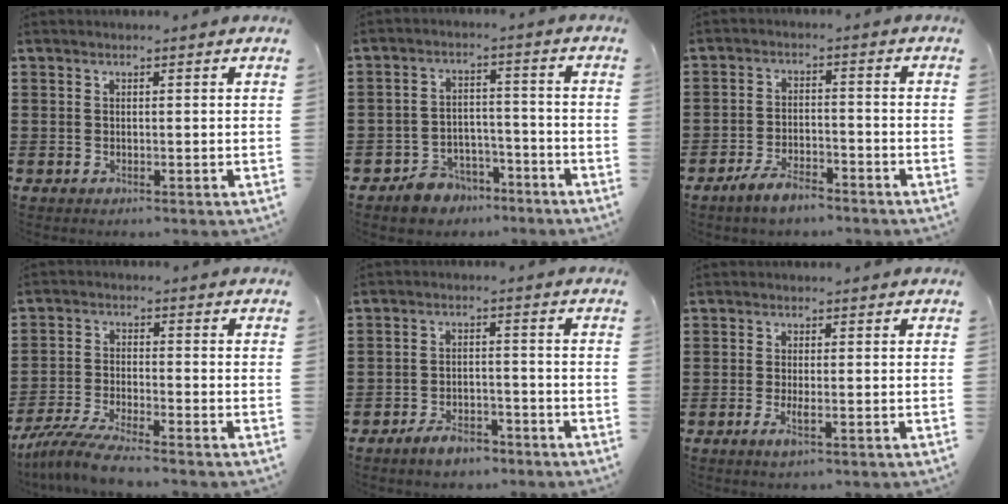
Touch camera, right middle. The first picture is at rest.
{"total": 5.3, "force": [-4.7, 2.3, 0.5], "torque": [-0.010, 0.020, -0.093]}
{"total": 4.6, "force": [-3.8, 1.3, 2.3], "torque": [-0.050, 0.004, -0.077]}
{"total": 6.2, "force": [-5.5, 0.1, 2.7], "torque": [-0.070, -0.014, -0.110]}
{"total": 4.0, "force": [-3.5, 1.3, 1.4], "torque": [-0.030, 0.011, -0.069]}
{"total": 2.2, "force": [-0.7, 0.3, 2.0], "torque": [-0.043, -0.007, -0.014]}